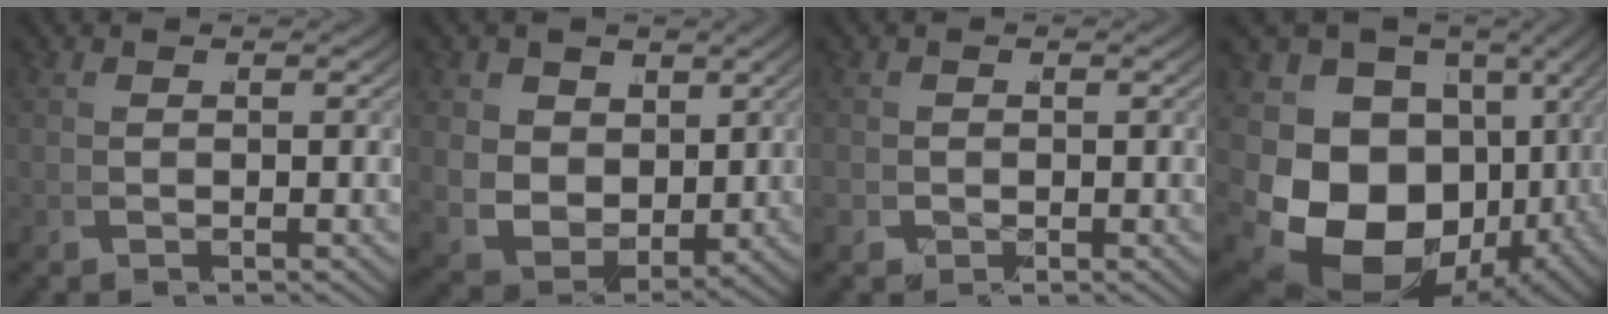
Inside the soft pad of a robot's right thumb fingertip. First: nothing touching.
{"total": 8.5, "force": [1.3, 6.7, 5.2], "torque": [-0.140, -0.060, 0.044]}
{"total": 1.3, "force": [-0.2, 1.3, 0.1], "torque": [-0.010, -0.002, -0.004]}
{"total": 20.1, "force": [-1.0, 15.1, 13.2], "torque": [-0.265, -0.074, 0.008]}